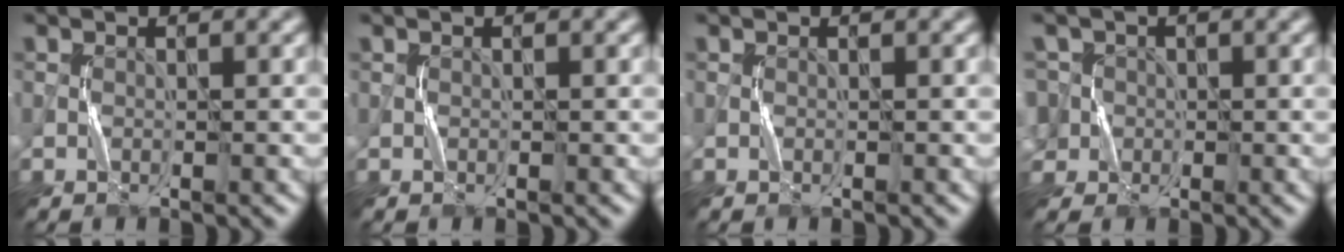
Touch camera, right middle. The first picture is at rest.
{"total": 0.0}
{"total": 0.0}
{"total": 4.8, "force": [0.3, 4.5, 1.6], "torque": [-0.040, 0.030, -0.016]}